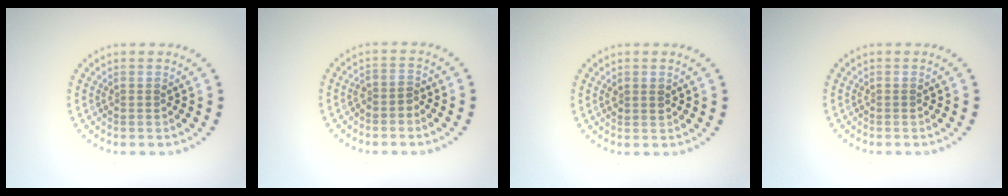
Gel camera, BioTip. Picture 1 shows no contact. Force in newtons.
{"total": 1.6, "press": 1.2, "slide": 1.1}
{"total": 1.0, "press": 0.9, "slide": 0.4}
{"total": 0.0}